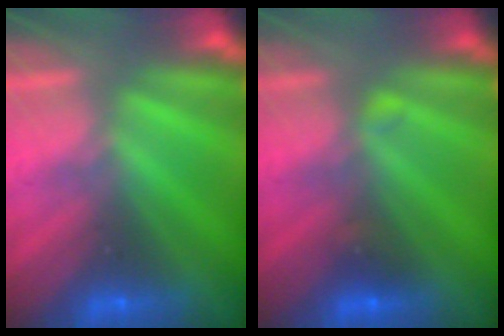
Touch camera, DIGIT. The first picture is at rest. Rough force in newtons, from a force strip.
{"total": 2.2}